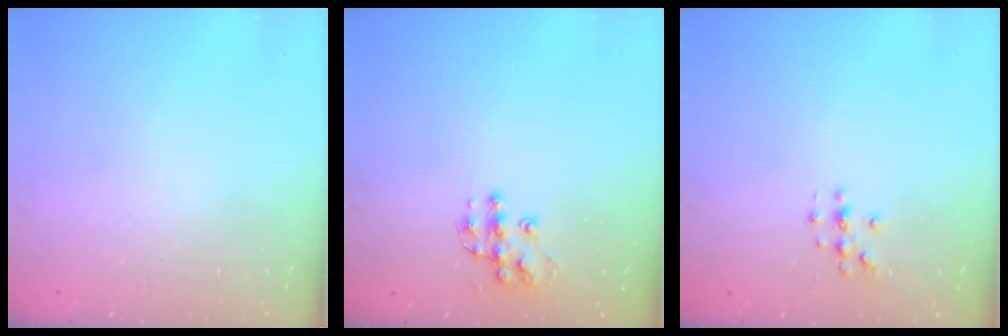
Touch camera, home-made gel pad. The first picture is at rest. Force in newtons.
{"total": 10.7, "press": 10.7, "slide": 0.6}
{"total": 2.0, "press": 2.0, "slide": 0.2}